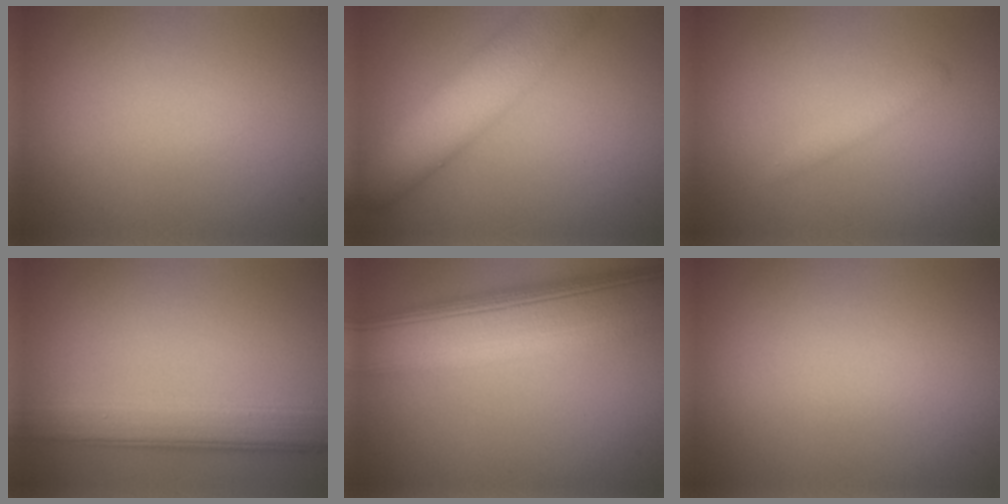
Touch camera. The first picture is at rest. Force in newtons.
{"total": 7.7, "press": 7.7, "slide": 0.3}
{"total": 1.2, "press": 1.2, "slide": 0.0}
{"total": 5.2, "press": 5.2, "slide": 0.1}
{"total": 12.0, "press": 12.0, "slide": 1.0}
{"total": 0.0}